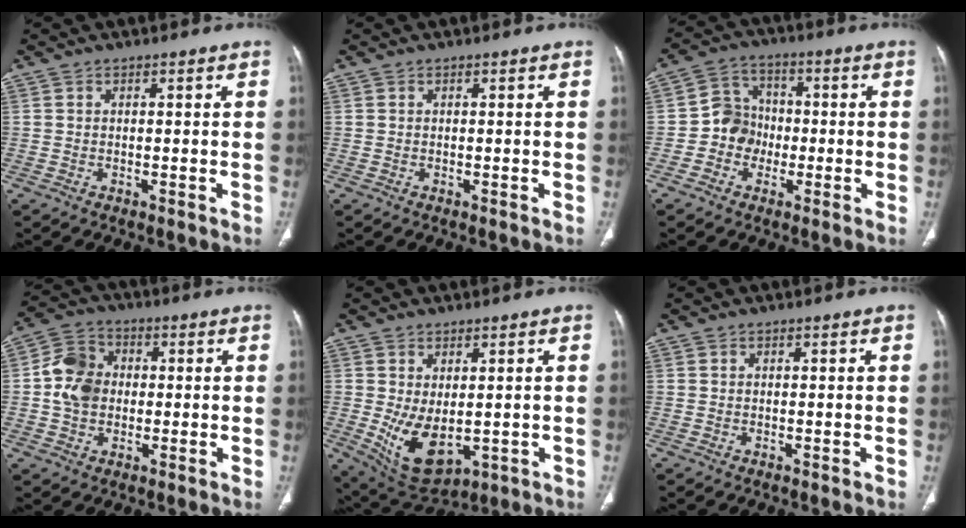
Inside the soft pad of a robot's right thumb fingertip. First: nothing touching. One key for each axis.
{"total": 0.0}
{"total": 7.3, "fx": -1.7, "fy": 6.7, "fz": 2.4, "tx": -0.006, "ty": 0.025, "tz": -0.041}
{"total": 9.1, "fx": 0.0, "fy": 7.4, "fz": 5.3, "tx": -0.084, "ty": 0.018, "tz": -0.009}
{"total": 9.6, "fx": -1.0, "fy": 5.3, "fz": 7.9, "tx": -0.129, "ty": -0.014, "tz": 0.011}
{"total": 0.0}